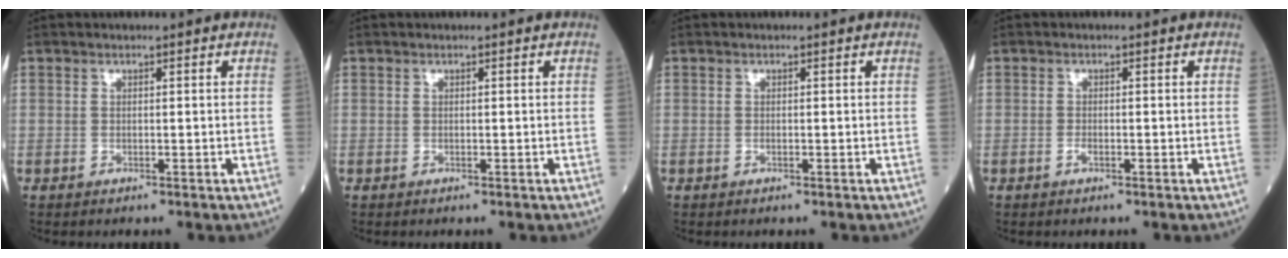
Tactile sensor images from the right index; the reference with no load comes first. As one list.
[{"total": 0.0}, {"total": 0.0}, {"total": 0.8, "force": [-0.4, 0.3, 0.6], "torque": [-0.009, 0.001, -0.008]}]